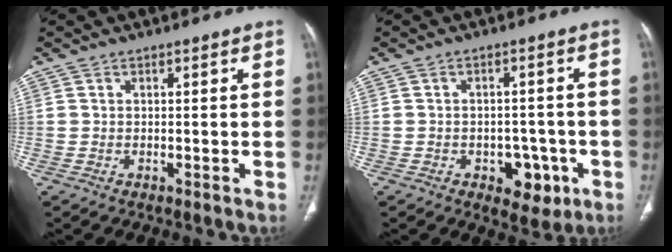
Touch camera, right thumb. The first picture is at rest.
{"total": 6.9, "force": [-2.8, 4.6, 4.4], "torque": [-0.027, 0.017, -0.029]}